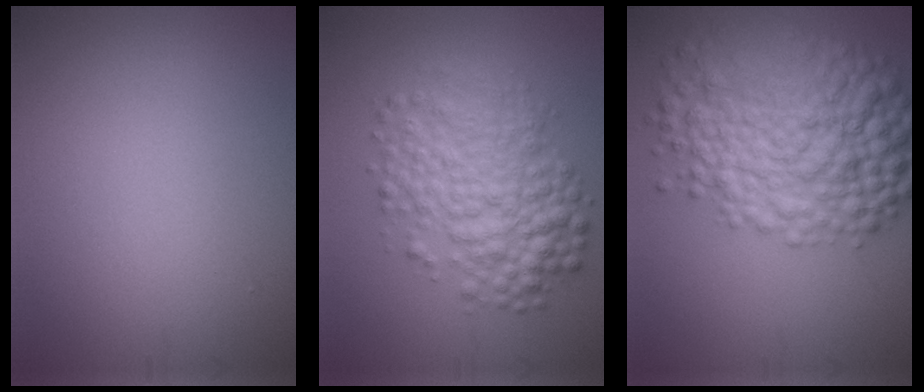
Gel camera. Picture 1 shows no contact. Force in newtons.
{"total": 6.5, "press": 6.5, "slide": 0.0}
{"total": 9.9, "press": 9.9, "slide": 0.1}